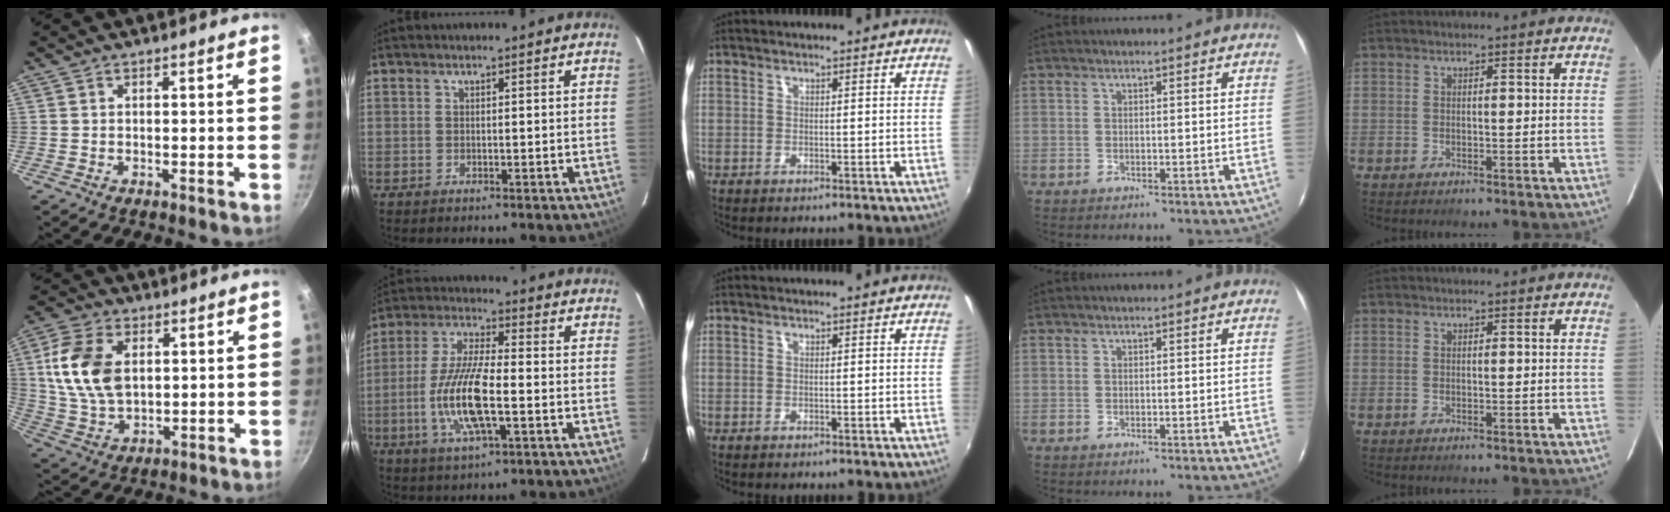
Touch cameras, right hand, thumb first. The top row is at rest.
{"thumb": {"total": 13.6, "force": [2.8, 8.7, 10.0], "torque": [-0.180, -0.007, 0.058]}, "index": {"total": 13.1, "force": [-3.1, 3.4, 12.3], "torque": [-0.253, -0.004, -0.063]}}